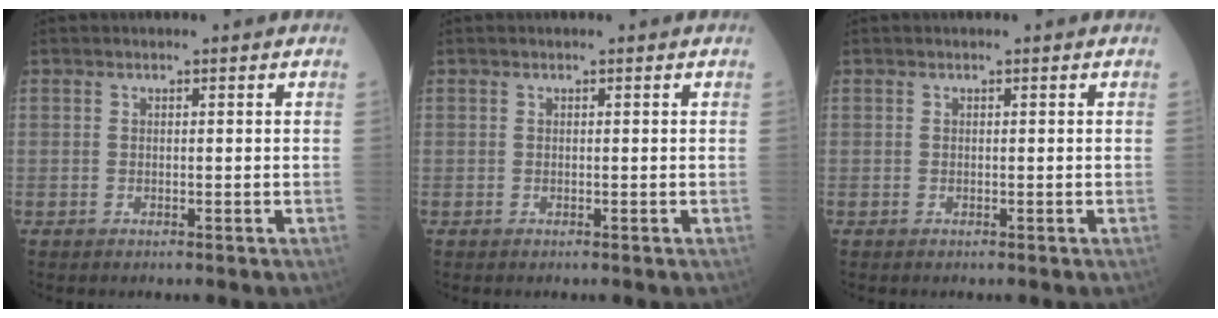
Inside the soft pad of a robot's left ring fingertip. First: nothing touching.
{"total": 0.0}
{"total": 0.0}